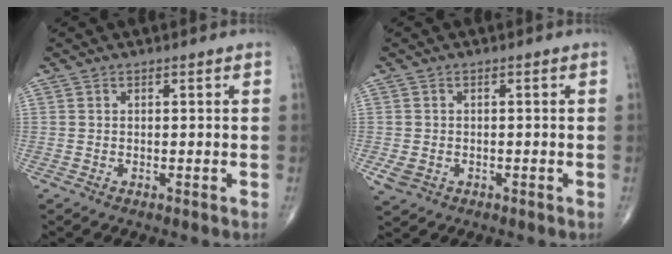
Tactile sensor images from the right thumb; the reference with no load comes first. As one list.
[{"total": 2.8, "force": [-0.8, 2.2, 1.4], "torque": [-0.030, -0.001, -0.008]}]